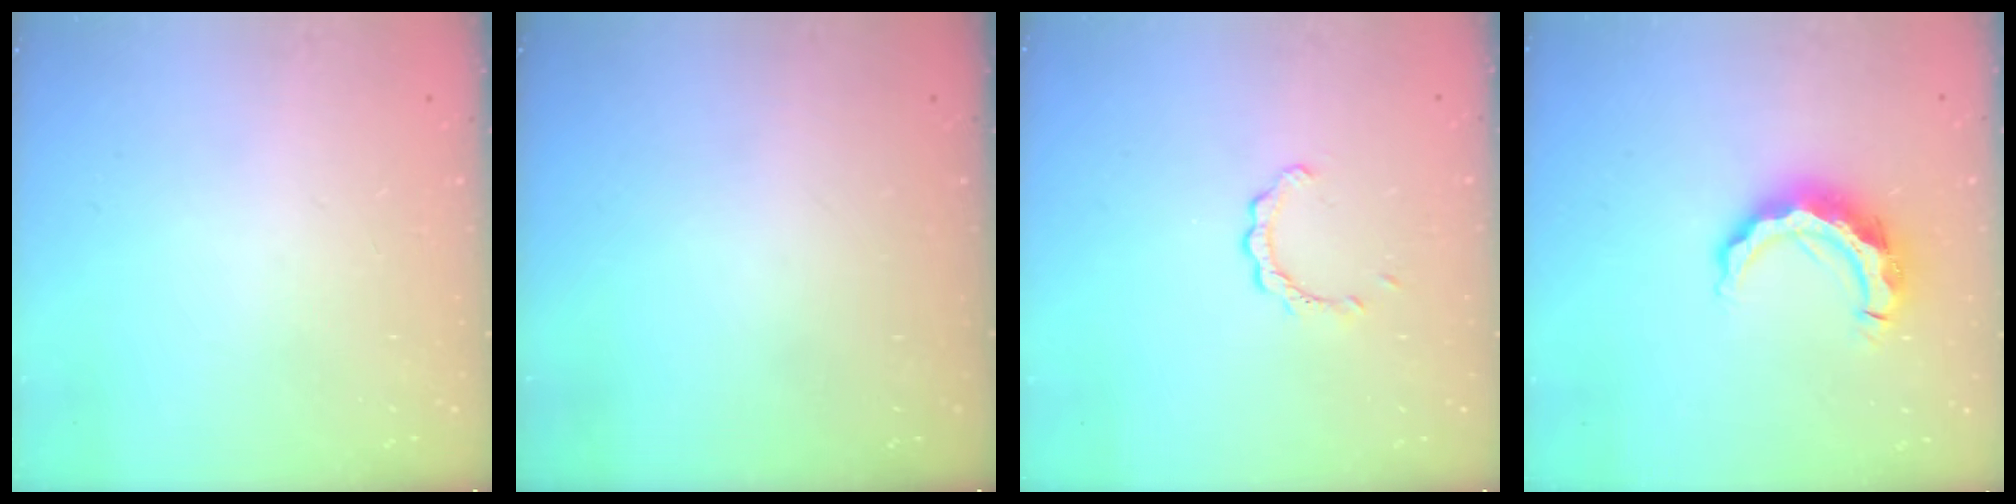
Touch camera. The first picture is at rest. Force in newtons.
{"total": 0.0}
{"total": 2.2, "press": 2.2, "slide": 0.2}
{"total": 11.1, "press": 11.1, "slide": 0.7}